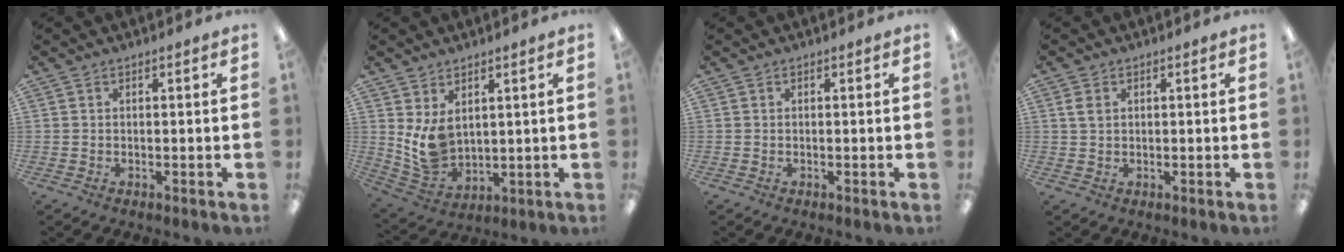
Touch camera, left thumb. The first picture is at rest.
{"total": 8.3, "force": [3.1, 5.6, 5.3], "torque": [-0.118, -0.019, 0.059]}
{"total": 0.0}
{"total": 2.2, "force": [0.8, 1.6, 1.4], "torque": [-0.022, 0.002, 0.012]}